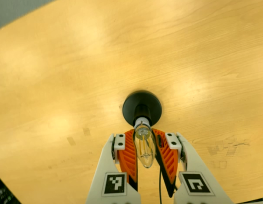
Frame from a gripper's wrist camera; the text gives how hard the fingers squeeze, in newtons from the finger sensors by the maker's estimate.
{"total": 20.6, "left": 19.0, "right": 22.1}